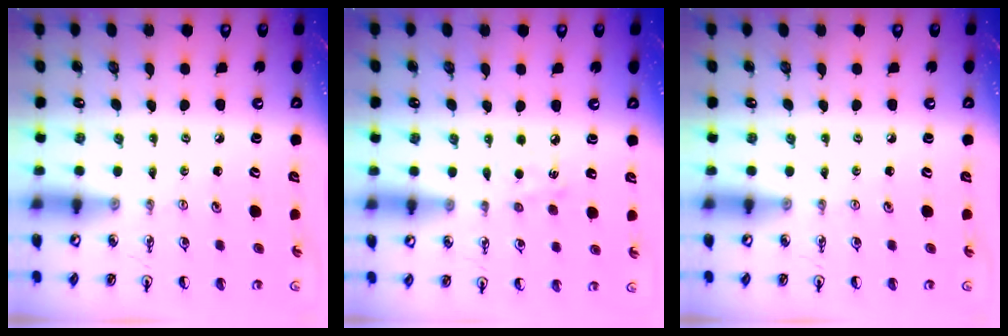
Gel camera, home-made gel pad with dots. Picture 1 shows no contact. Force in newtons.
{"total": 5.5, "press": 5.5, "slide": 0.6}
{"total": 0.0}